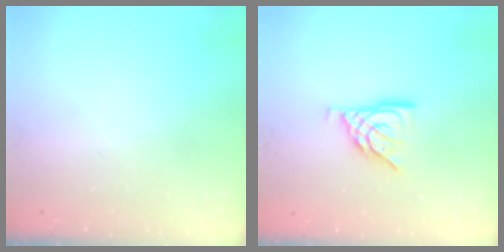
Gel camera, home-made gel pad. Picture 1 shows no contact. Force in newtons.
{"total": 9.9, "press": 9.8, "slide": 1.2}